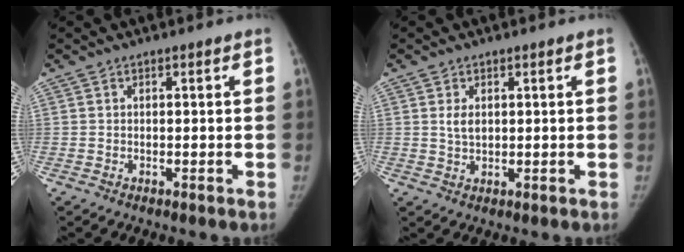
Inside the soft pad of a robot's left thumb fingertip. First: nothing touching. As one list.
[{"total": 2.7, "force": [0.8, 1.7, 2.0], "torque": [-0.029, -0.006, 0.018]}]